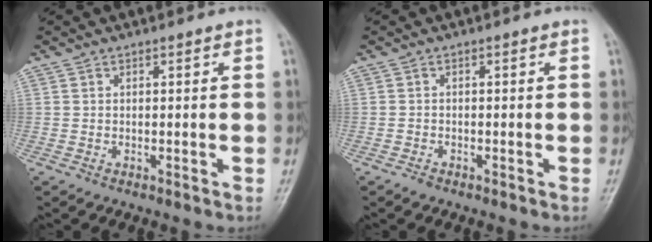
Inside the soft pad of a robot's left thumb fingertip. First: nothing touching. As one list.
[{"total": 0.9, "force": [-0.8, 0.4, 0.1], "torque": [-0.002, 0.001, -0.019]}]